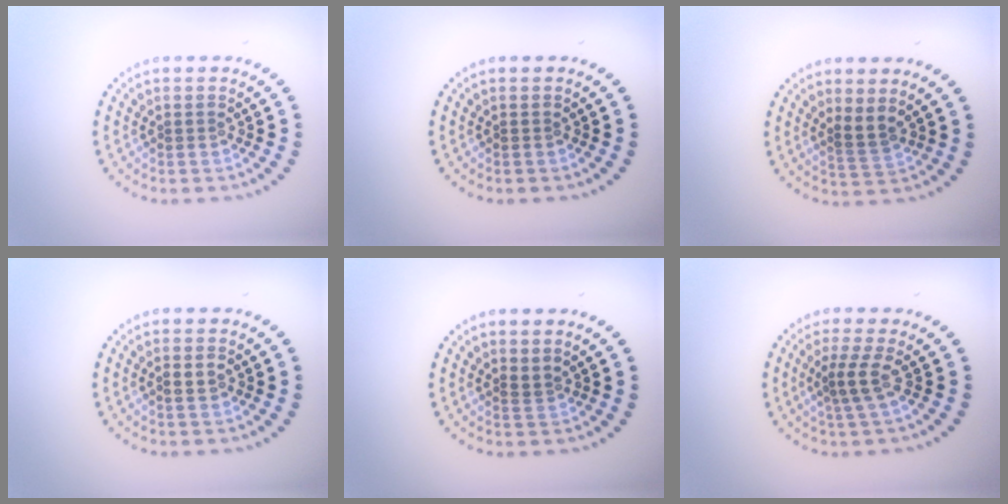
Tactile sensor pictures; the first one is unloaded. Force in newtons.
{"total": 0.0}
{"total": 1.8, "press": 1.4, "slide": 1.1}
{"total": 1.0, "press": 1.0, "slide": 0.1}
{"total": 0.8, "press": 0.4, "slide": 0.7}
{"total": 2.2, "press": 1.5, "slide": 1.6}